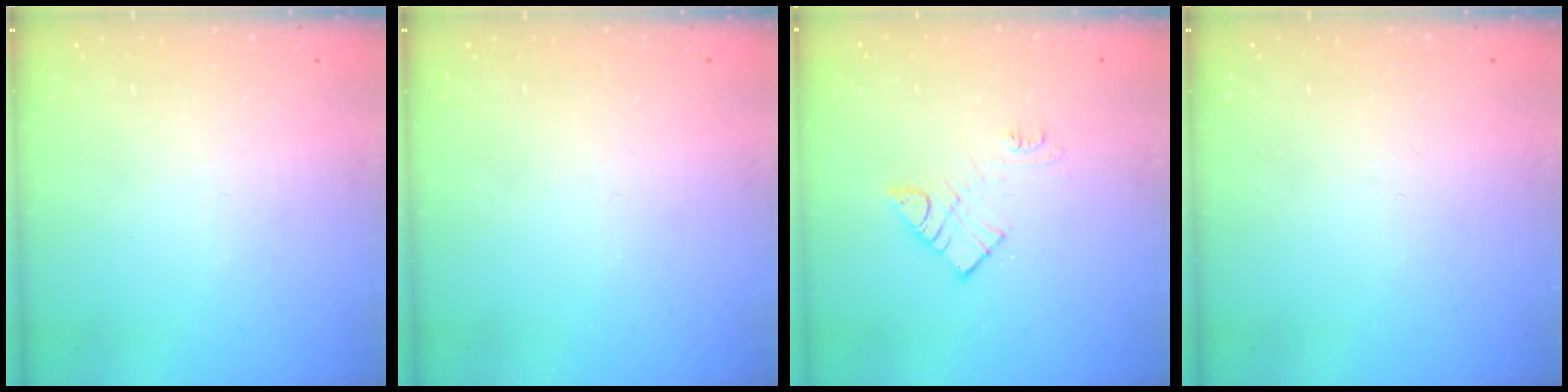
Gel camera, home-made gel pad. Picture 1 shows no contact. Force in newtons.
{"total": 0.0}
{"total": 8.8, "press": 8.7, "slide": 0.4}
{"total": 0.0}